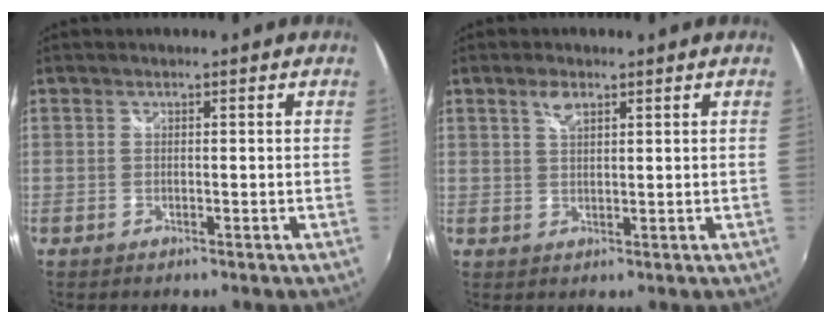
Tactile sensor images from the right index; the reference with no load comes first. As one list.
[{"total": 2.8, "force": [1.6, 1.2, 1.9], "torque": [-0.034, 0.004, 0.029]}]